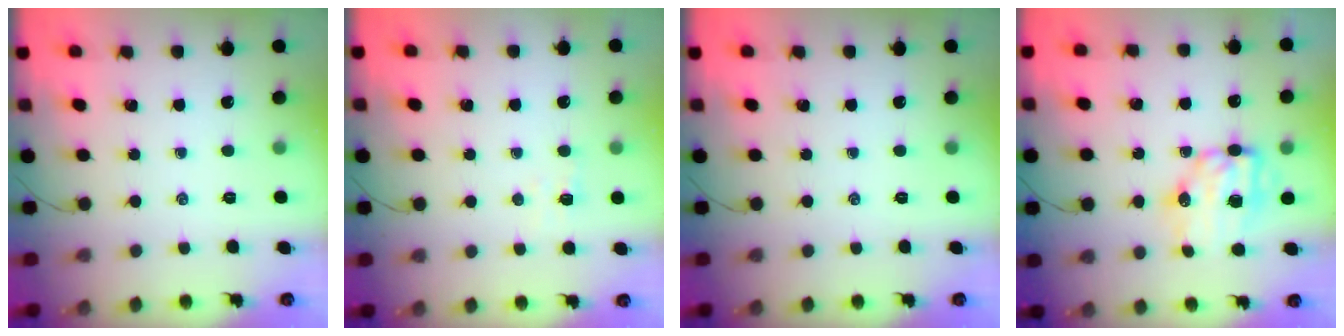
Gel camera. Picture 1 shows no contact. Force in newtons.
{"total": 3.0, "press": 2.9, "slide": 0.9}
{"total": 0.0}
{"total": 9.3, "press": 9.1, "slide": 1.8}